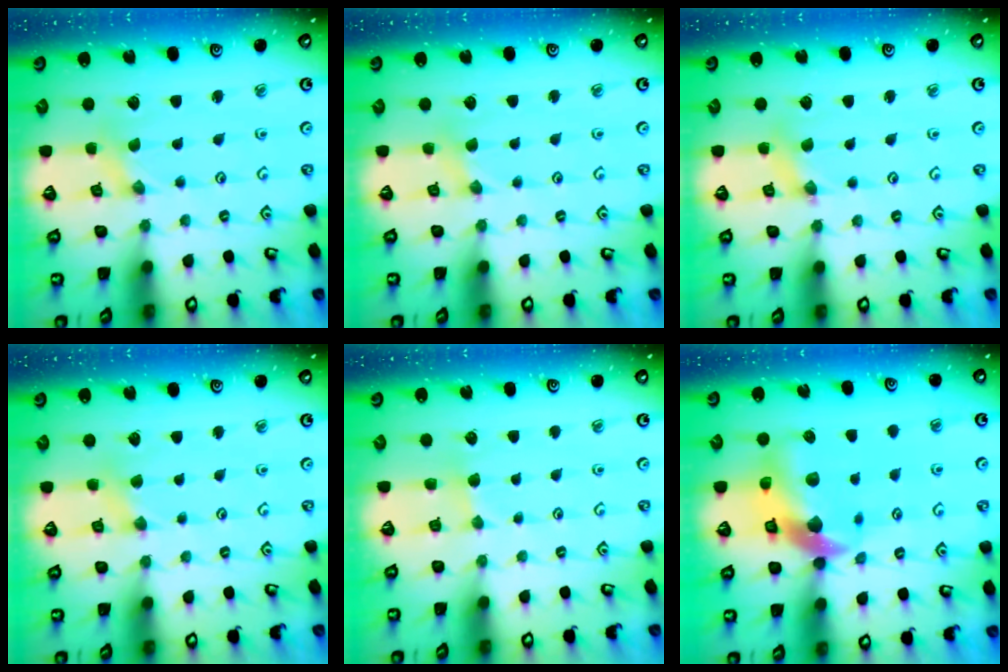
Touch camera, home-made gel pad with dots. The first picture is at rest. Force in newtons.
{"total": 1.9, "press": 1.8, "slide": 0.4}
{"total": 2.3, "press": 2.3, "slide": 0.3}
{"total": 2.9, "press": 2.9, "slide": 0.6}
{"total": 2.7, "press": 2.6, "slide": 0.4}
{"total": 13.3, "press": 13.1, "slide": 2.1}